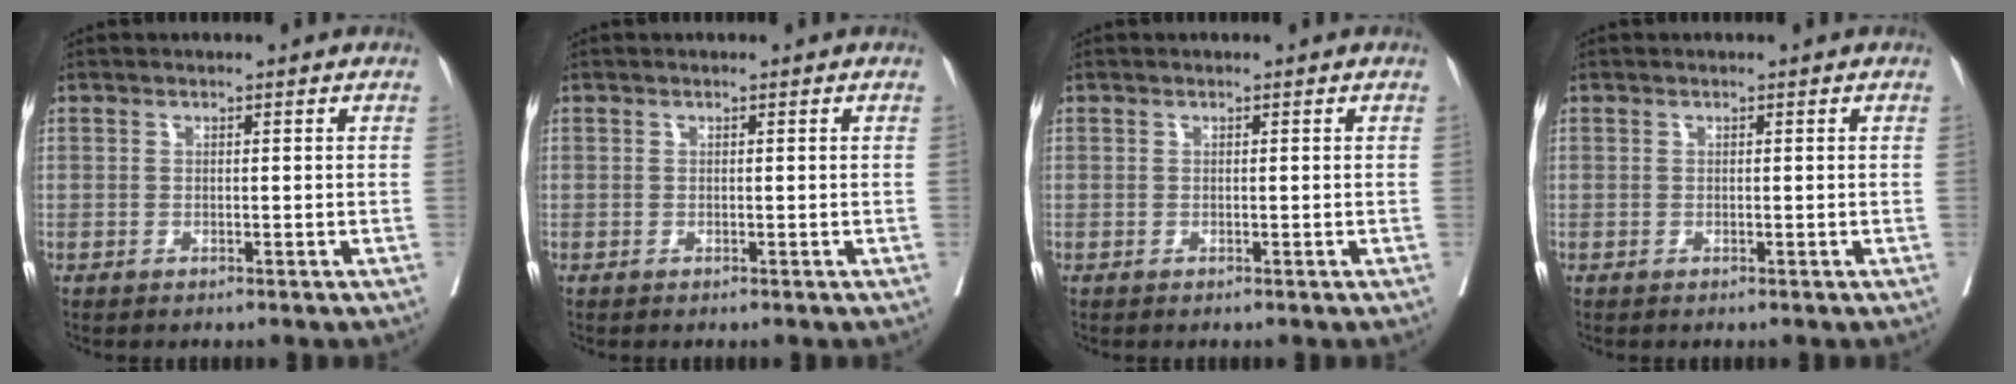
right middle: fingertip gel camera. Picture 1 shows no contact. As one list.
[{"total": 0.0}, {"total": 0.0}, {"total": 0.0}]